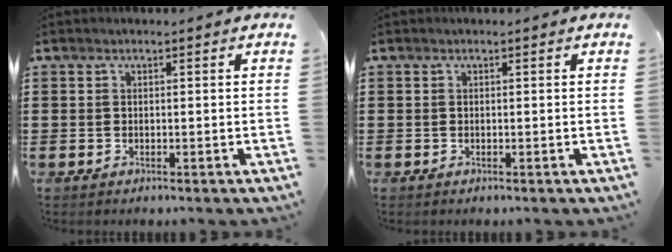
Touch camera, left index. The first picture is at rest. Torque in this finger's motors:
{"motor_torque": [-0.01, 0.00, 0.00, 0.00]}